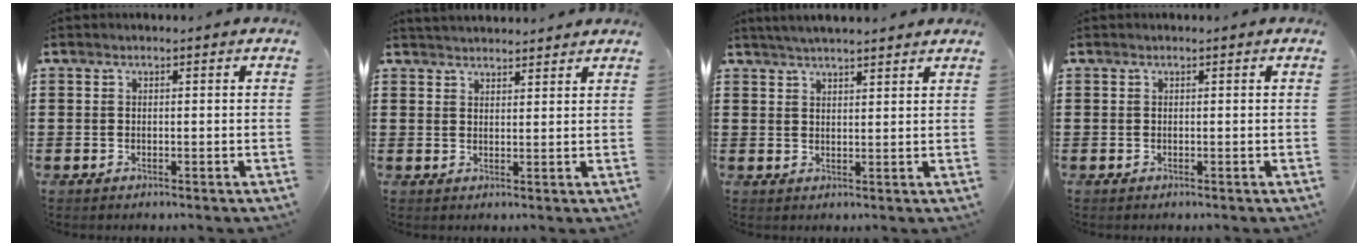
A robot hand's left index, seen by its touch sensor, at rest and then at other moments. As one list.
[{"total": 2.3, "force": [2.3, 0.0, -0.1], "torque": [-0.004, -0.002, 0.045]}, {"total": 2.9, "force": [2.8, 0.2, 0.7], "torque": [-0.021, -0.001, 0.052]}, {"total": 0.0}]